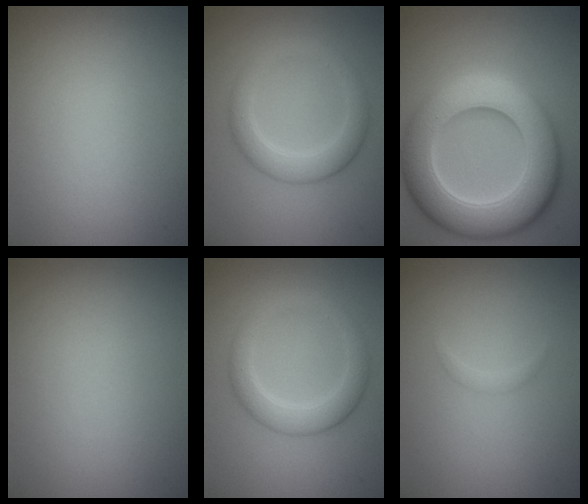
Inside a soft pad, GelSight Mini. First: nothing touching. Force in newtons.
{"total": 3.5, "press": 3.5, "slide": 0.4}
{"total": 11.4, "press": 11.4, "slide": 0.6}
{"total": 0.0}
{"total": 3.5, "press": 3.5, "slide": 0.4}
{"total": 0.6, "press": 0.6, "slide": 0.0}